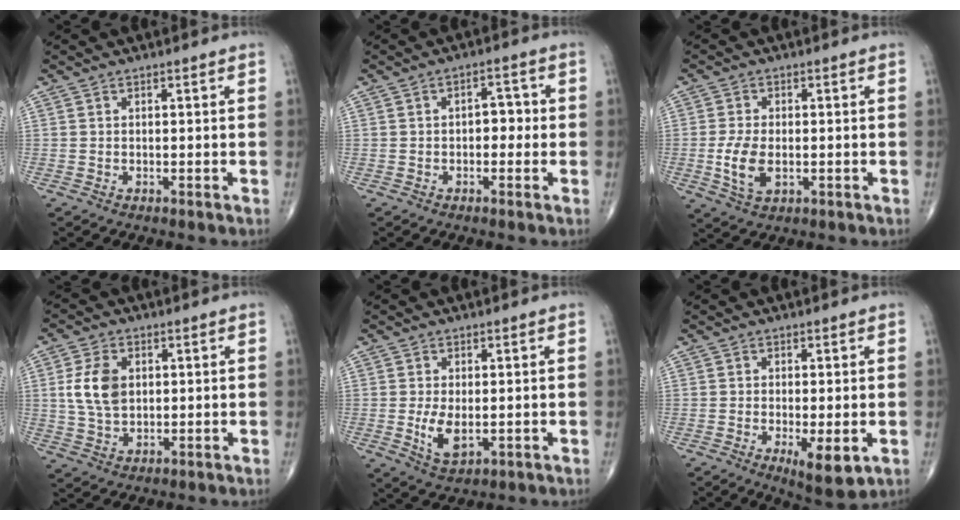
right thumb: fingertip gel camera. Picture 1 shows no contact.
{"total": 2.4, "force": [-0.1, 1.5, 1.9], "torque": [-0.016, 0.010, -0.007]}
{"total": 6.4, "force": [-1.0, 3.5, 5.3], "torque": [-0.109, -0.006, -0.016]}
{"total": 8.0, "force": [1.5, 5.3, 5.8], "torque": [-0.104, -0.004, 0.031]}
{"total": 5.3, "force": [-0.5, 2.7, 4.5], "torque": [-0.083, -0.014, -0.002]}
{"total": 6.6, "force": [-1.9, 2.1, 6.0], "torque": [-0.094, -0.019, -0.026]}